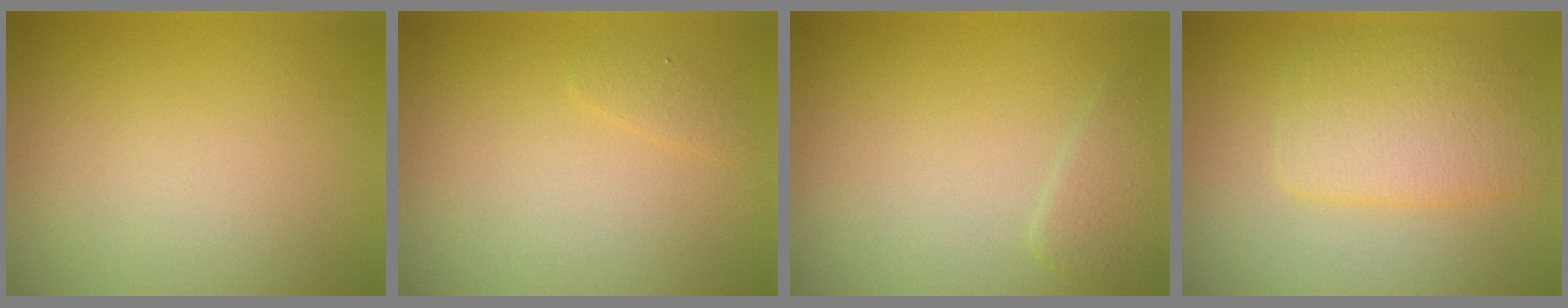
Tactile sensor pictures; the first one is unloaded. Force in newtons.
{"total": 0.8, "press": 0.8, "slide": 0.1}
{"total": 1.9, "press": 1.9, "slide": 0.1}
{"total": 4.4, "press": 4.4, "slide": 0.0}